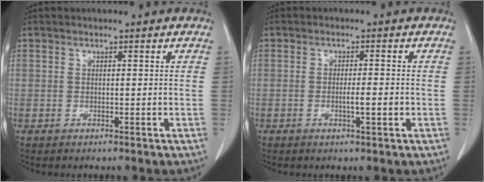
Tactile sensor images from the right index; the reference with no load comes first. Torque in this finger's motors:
{"motor_torque": [0.49, -0.18, 0.26, 0.05]}